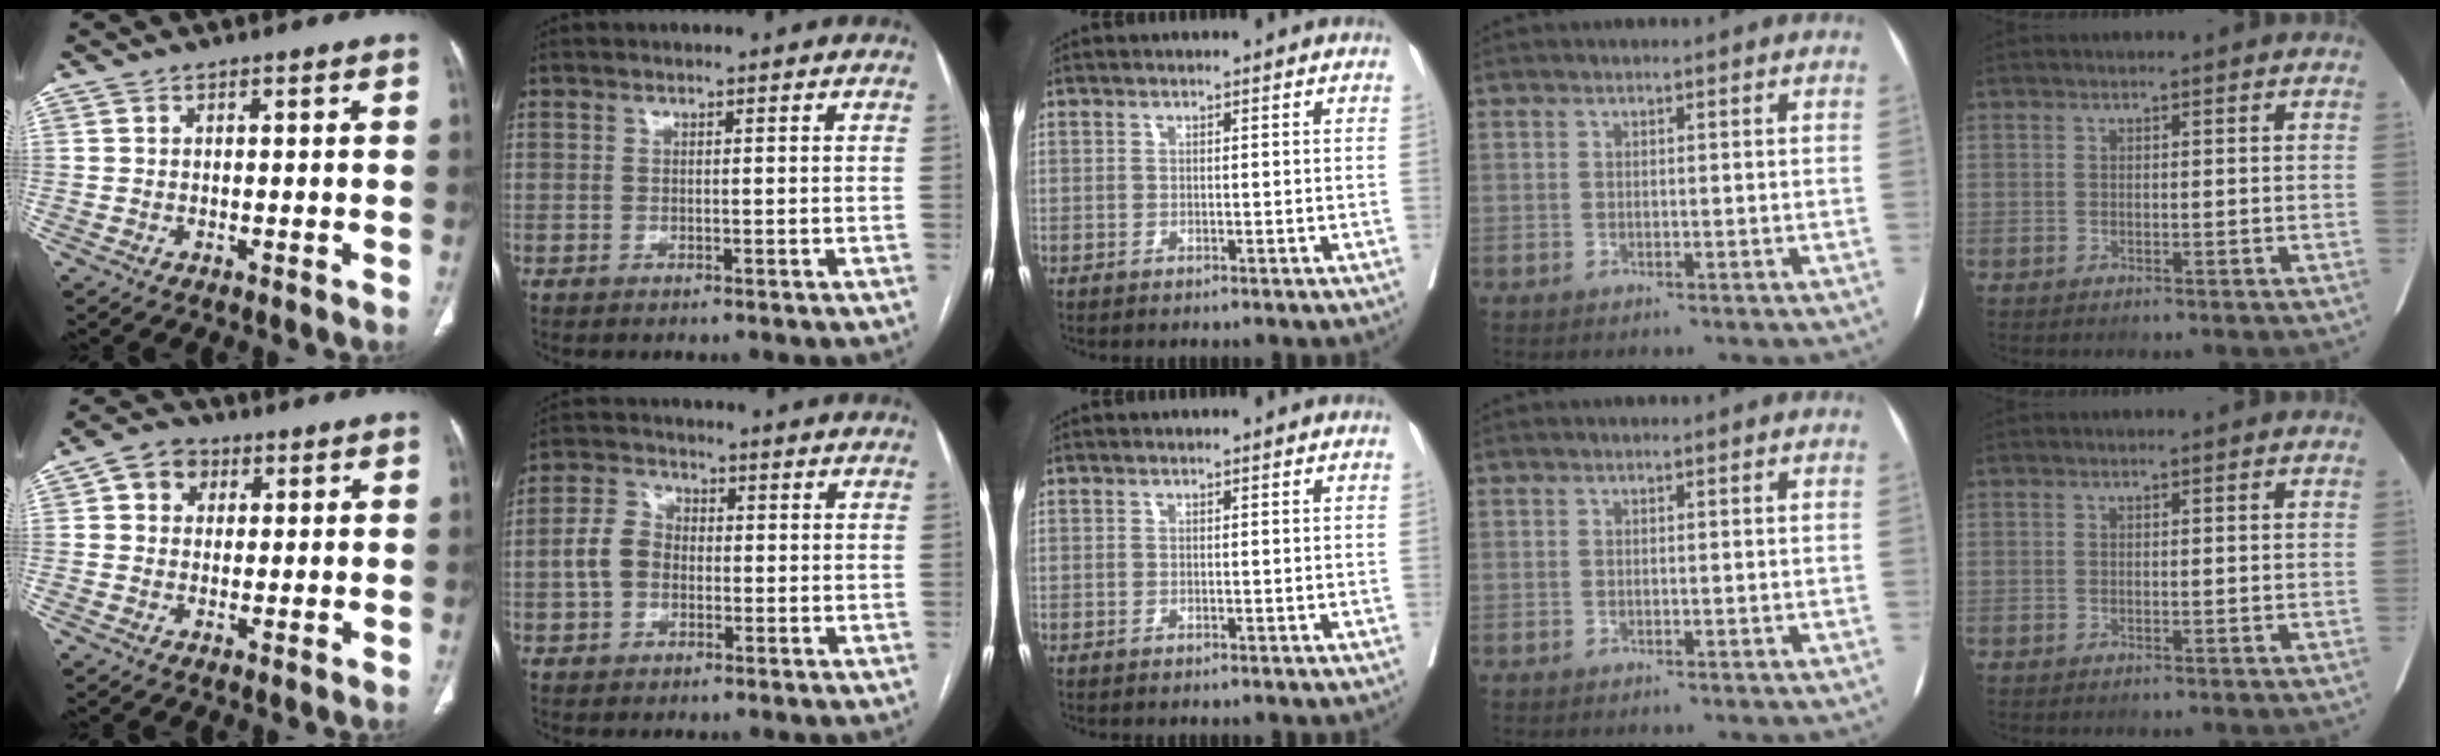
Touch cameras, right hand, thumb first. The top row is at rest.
{"thumb": {"total": 5.2, "force": [1.6, 4.4, 2.2], "torque": [-0.013, 0.003, 0.021]}, "index": {"total": 5.7, "force": [-0.7, 4.4, 3.5], "torque": [-0.086, 0.024, -0.016]}}